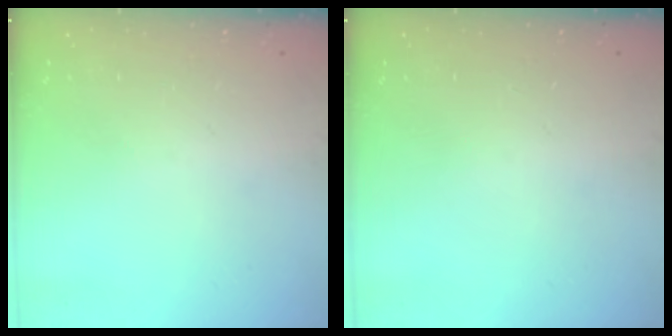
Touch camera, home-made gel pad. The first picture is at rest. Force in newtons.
{"total": 0.0}